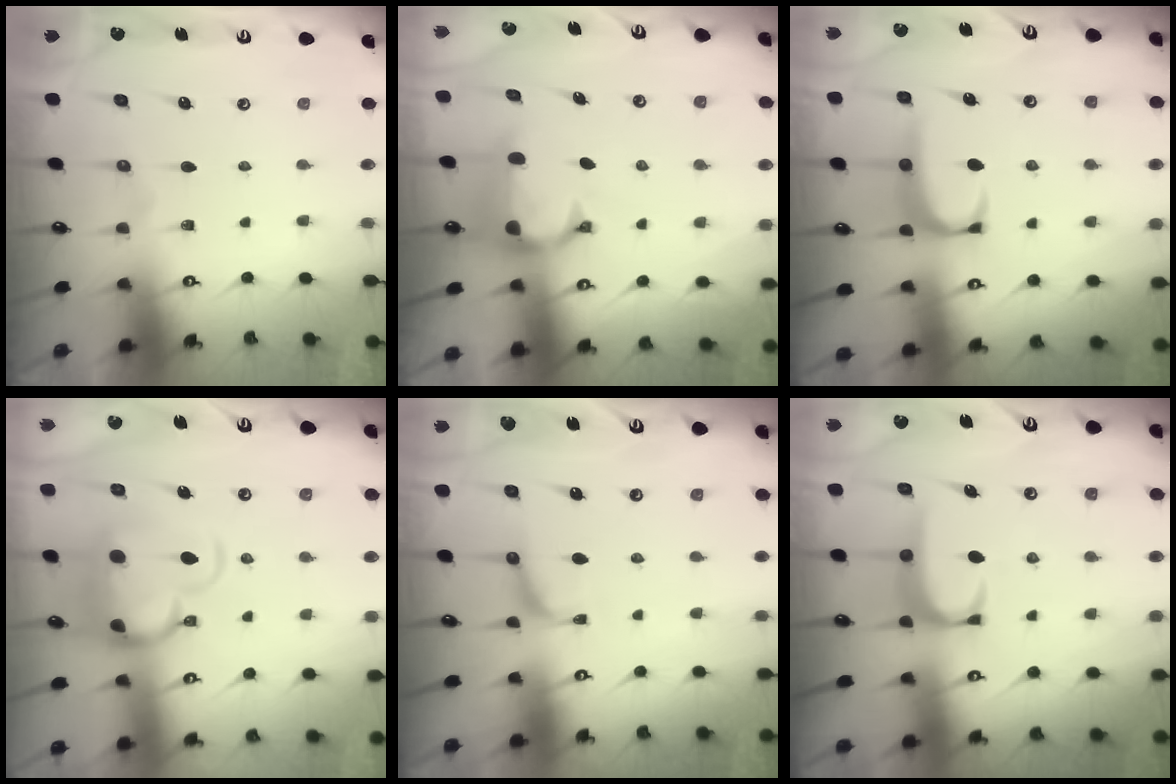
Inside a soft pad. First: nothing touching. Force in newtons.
{"total": 1.2, "press": 0.6, "slide": 1.0}
{"total": 2.1, "press": 2.1, "slide": 0.6}
{"total": 7.1, "press": 6.8, "slide": 1.9}
{"total": 0.0}
{"total": 2.8, "press": 2.8, "slide": 0.4}